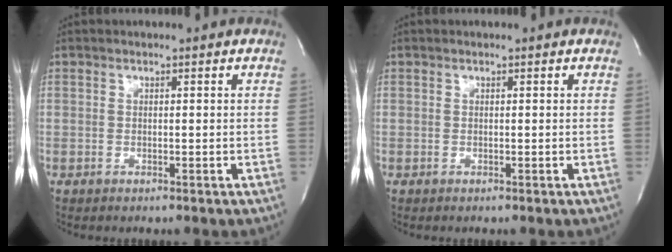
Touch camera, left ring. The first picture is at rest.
{"total": 0.0}